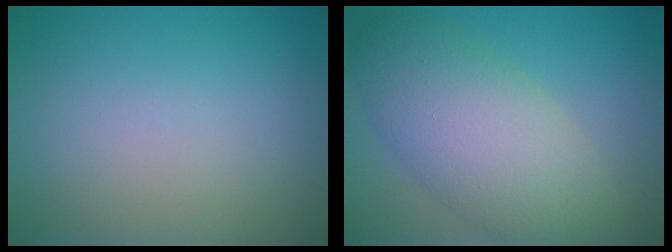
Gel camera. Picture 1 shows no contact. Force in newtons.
{"total": 7.9, "press": 7.9, "slide": 0.5}